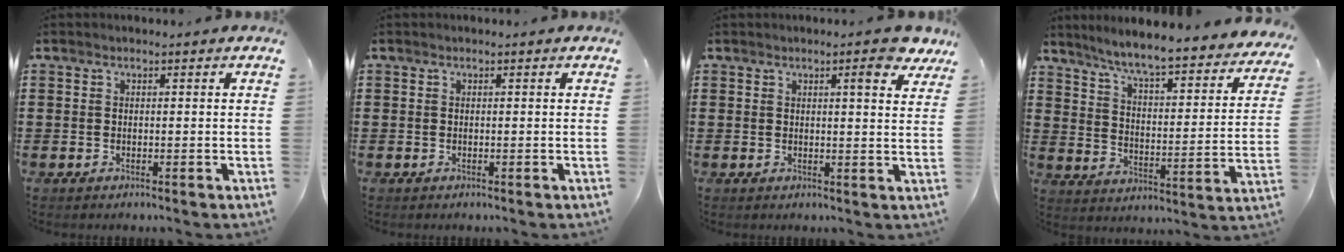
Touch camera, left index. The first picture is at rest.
{"total": 0.0}
{"total": 4.2, "force": [3.1, 0.4, 2.8], "torque": [-0.039, -0.015, 0.048]}
{"total": 6.2, "force": [5.5, -0.6, 2.7], "torque": [-0.077, -0.047, 0.087]}